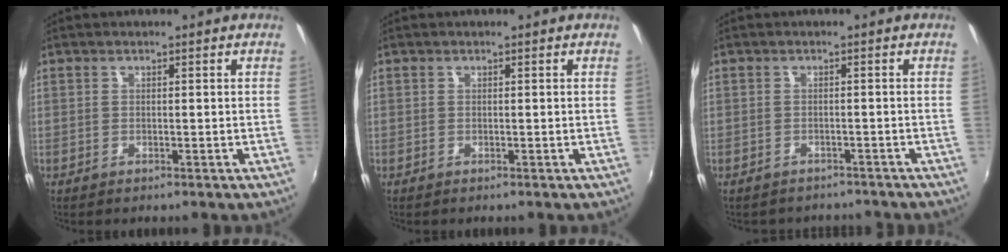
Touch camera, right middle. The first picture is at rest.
{"total": 0.0}
{"total": 3.7, "force": [-2.9, 2.3, 0.3], "torque": [-0.004, 0.007, -0.037]}